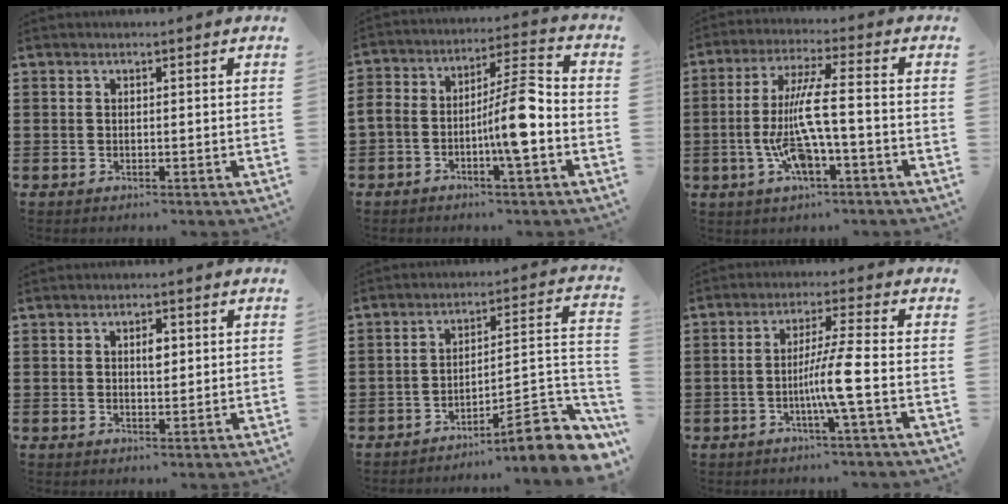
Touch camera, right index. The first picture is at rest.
{"total": 9.3, "force": [-3.7, 2.3, 8.2], "torque": [-0.144, 0.011, -0.068]}
{"total": 10.1, "force": [-2.3, 1.3, 9.7], "torque": [-0.208, -0.012, -0.052]}
{"total": 2.5, "force": [0.5, 1.1, 2.1], "torque": [-0.036, 0.004, 0.005]}
{"total": 8.8, "force": [-6.3, 1.1, 6.1], "torque": [-0.082, -0.003, -0.120]}
{"total": 6.7, "force": [-2.1, -0.9, 6.3], "torque": [-0.114, -0.011, -0.043]}